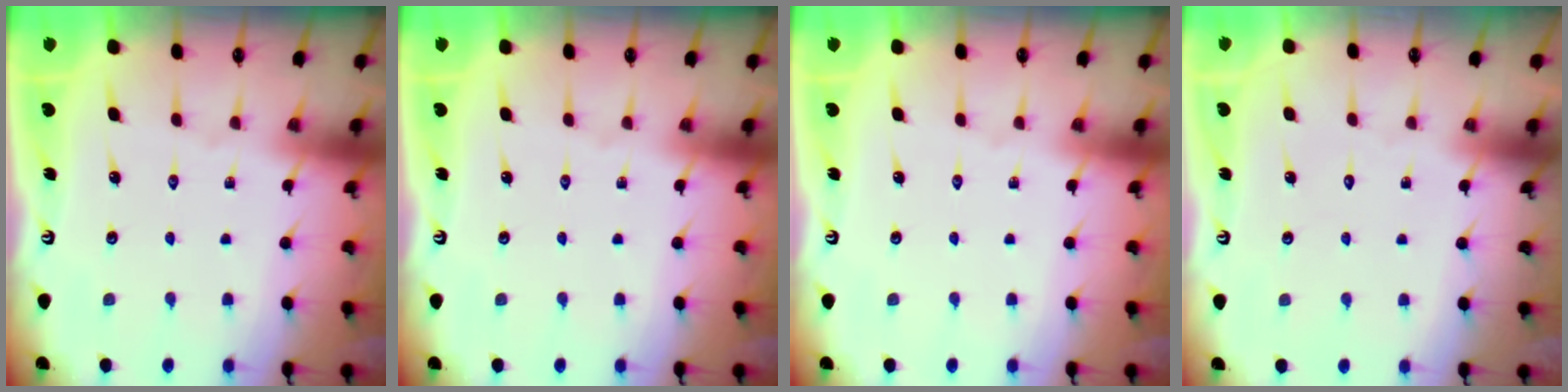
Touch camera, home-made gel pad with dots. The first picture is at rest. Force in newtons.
{"total": 0.0}
{"total": 0.0}
{"total": 1.7, "press": 1.6, "slide": 0.2}